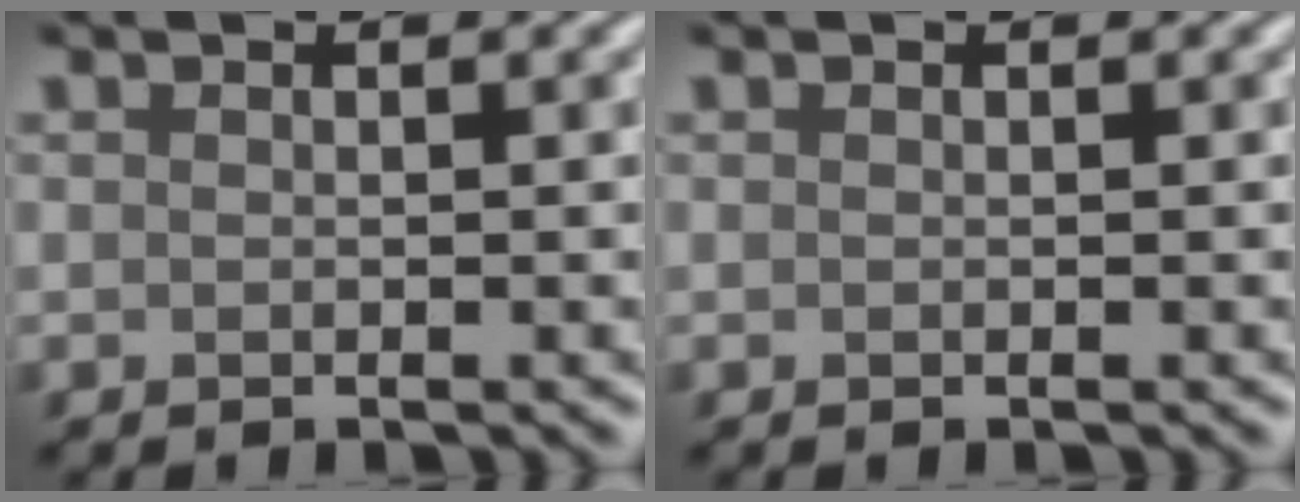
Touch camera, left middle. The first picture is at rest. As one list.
[{"total": 0.0}]